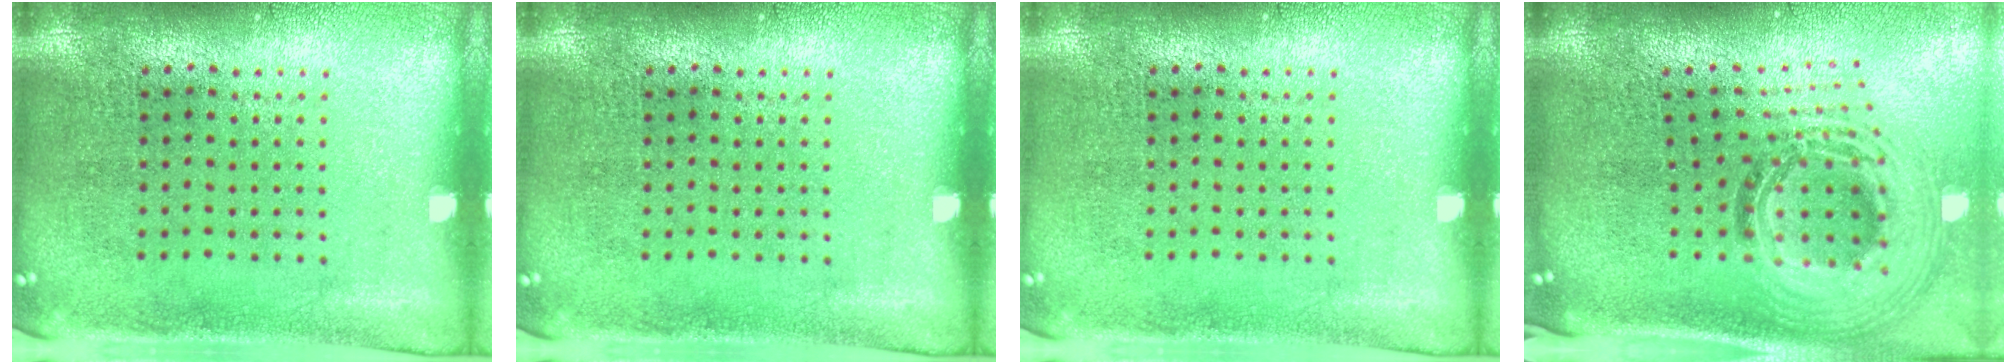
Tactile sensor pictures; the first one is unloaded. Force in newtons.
{"total": 0.0}
{"total": 0.0}
{"total": 2.2, "press": 1.6, "slide": 1.4}